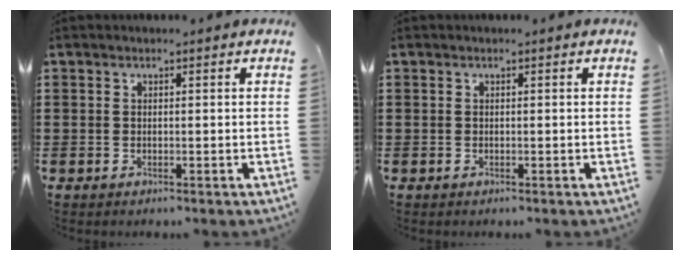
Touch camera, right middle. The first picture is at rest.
{"total": 0.0}